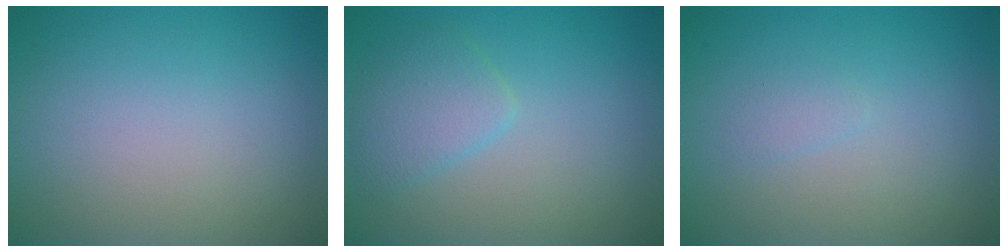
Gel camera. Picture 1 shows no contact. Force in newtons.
{"total": 2.4, "press": 2.4, "slide": 0.1}
{"total": 0.7, "press": 0.7, "slide": 0.0}